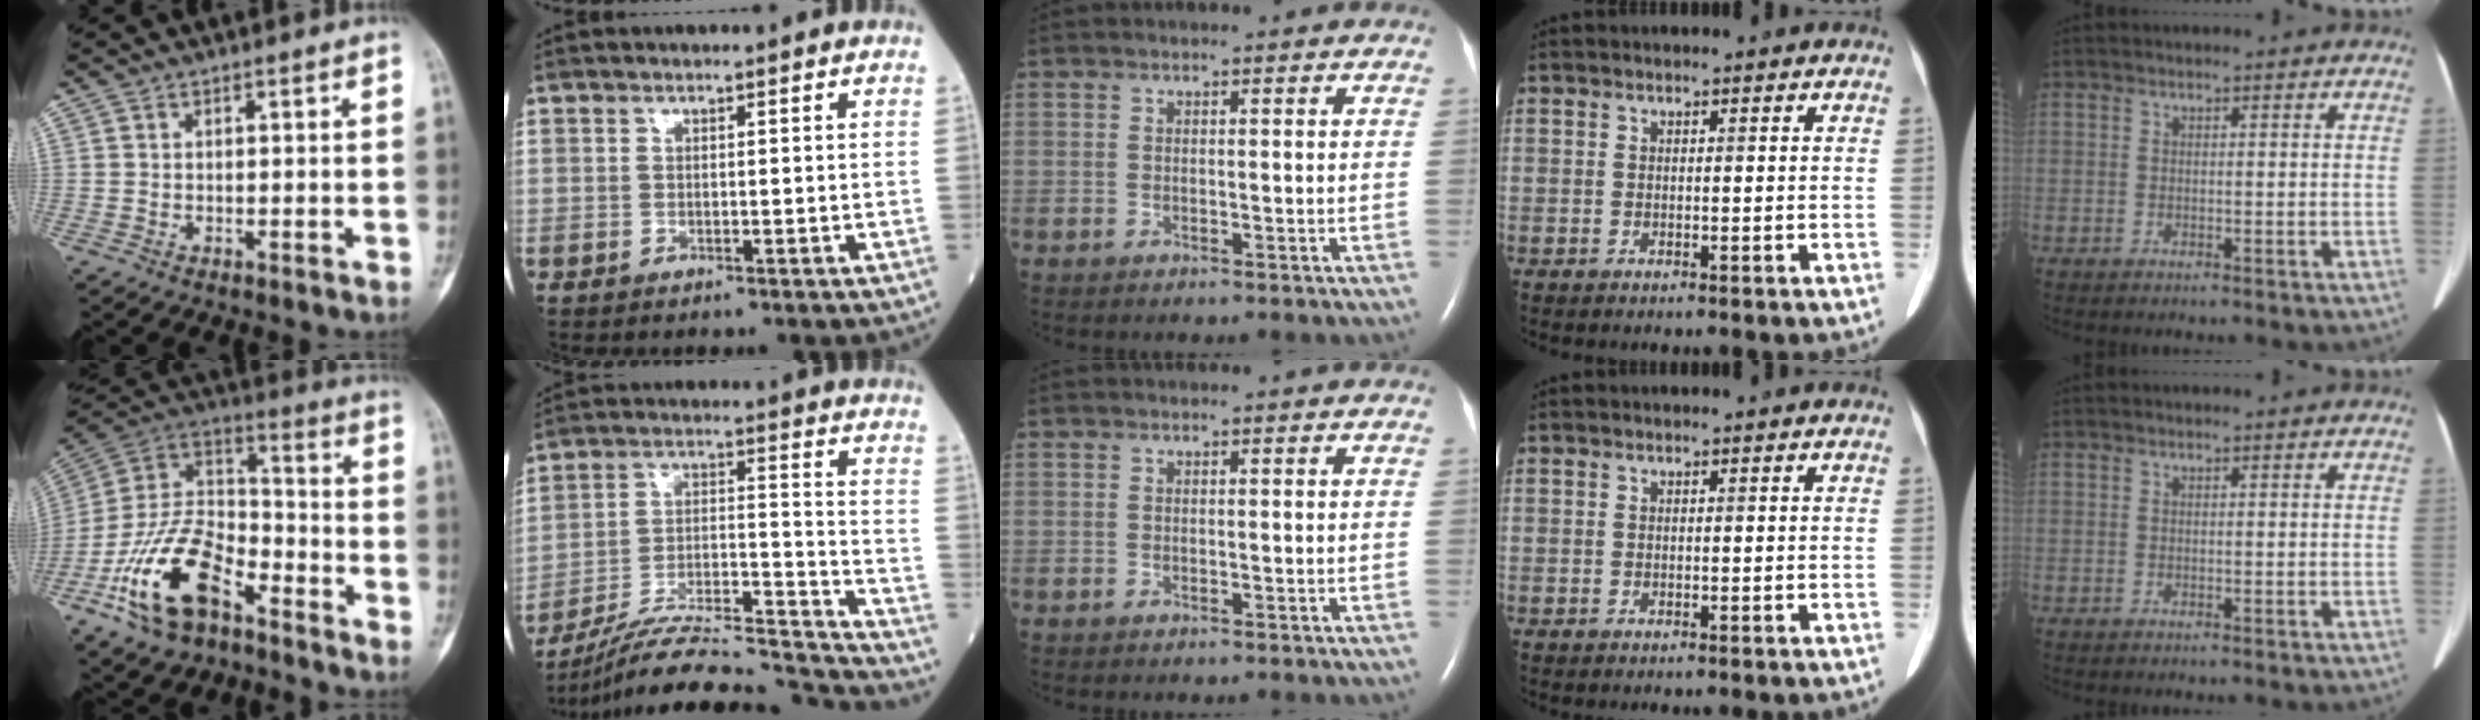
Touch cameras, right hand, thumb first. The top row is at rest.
{"thumb": {"total": 19.7, "force": [-10.9, 10.0, 13.0], "torque": [-0.236, 0.077, -0.203]}, "index": {"total": 23.8, "force": [-22.7, -0.2, 7.0], "torque": [-0.106, 0.005, -0.351]}}